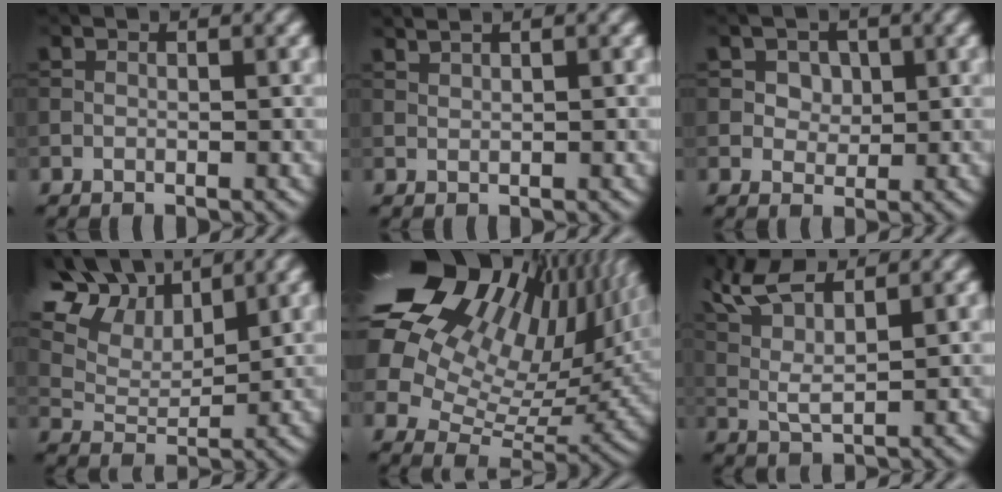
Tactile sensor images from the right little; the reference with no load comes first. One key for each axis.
{"total": 1.9, "fx": 1.4, "fy": 0.5, "fz": 1.2, "tx": -0.015, "ty": 0.021, "tz": 0.014}
{"total": 1.4, "fx": 0.5, "fy": 1.2, "fz": 0.5, "tx": -0.028, "ty": 0.004, "tz": 0.030}
{"total": 12.4, "fx": 8.3, "fy": 6.2, "fz": 6.8, "tx": -0.166, "ty": 0.043, "tz": 0.150}
{"total": 20.0, "fx": 9.1, "fy": 12.1, "fz": 13.1, "tx": -0.256, "ty": 0.060, "tz": 0.169}
{"total": 5.3, "fx": 3.6, "fy": 0.9, "fz": 3.8, "tx": -0.095, "ty": 0.016, "tz": 0.090}